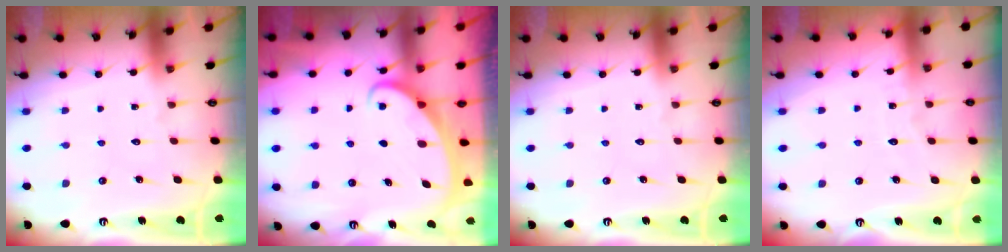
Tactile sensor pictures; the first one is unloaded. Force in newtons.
{"total": 2.1, "press": 2.1, "slide": 0.1}
{"total": 0.0}
{"total": 3.3, "press": 3.3, "slide": 0.4}